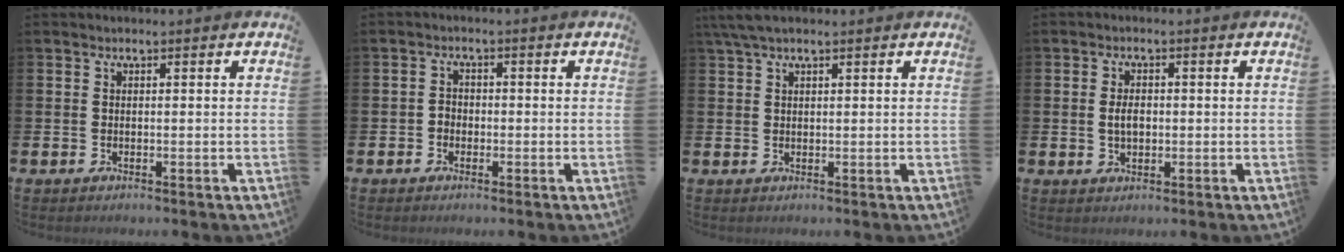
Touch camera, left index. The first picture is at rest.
{"total": 1.6, "force": [-0.7, 1.4, 0.5], "torque": [-0.008, 0.004, -0.017]}
{"total": 3.0, "force": [2.2, 0.8, 1.9], "torque": [-0.046, 0.005, 0.041]}
{"total": 2.8, "force": [0.1, 1.8, 2.2], "torque": [-0.032, 0.004, -0.003]}